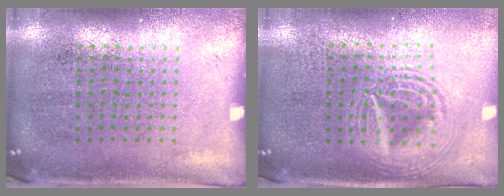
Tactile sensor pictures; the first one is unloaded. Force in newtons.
{"total": 2.2, "press": 2.2, "slide": 0.2}